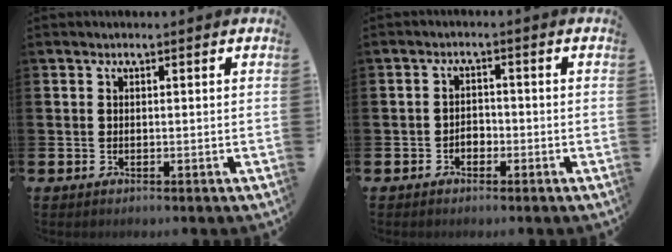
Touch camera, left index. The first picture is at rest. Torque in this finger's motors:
{"motor_torque": [-0.13, -0.01, 0.03, 0.00]}